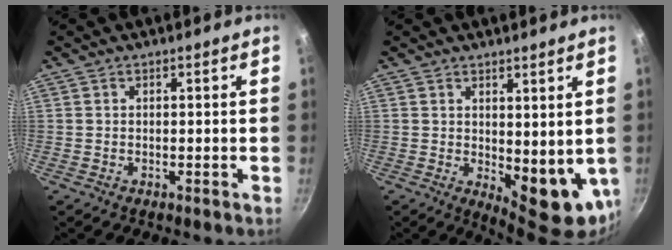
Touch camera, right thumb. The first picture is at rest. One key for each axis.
{"total": 10.2, "fx": 1.2, "fy": 4.9, "fz": 8.9, "tx": -0.096, "ty": -0.020, "tz": 0.033}